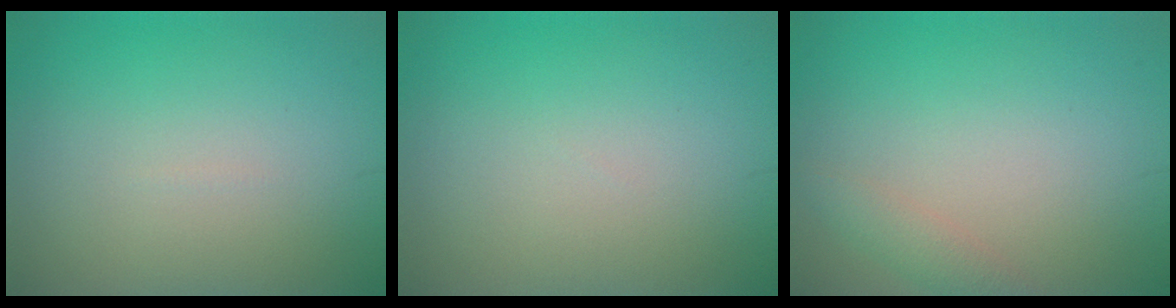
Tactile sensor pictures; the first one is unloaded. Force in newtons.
{"total": 0.0}
{"total": 1.6, "press": 1.6, "slide": 0.2}